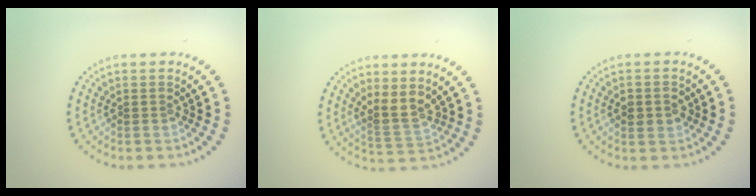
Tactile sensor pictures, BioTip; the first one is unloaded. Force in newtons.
{"total": 2.6, "press": 2.1, "slide": 1.6}
{"total": 1.9, "press": 1.9, "slide": 0.0}